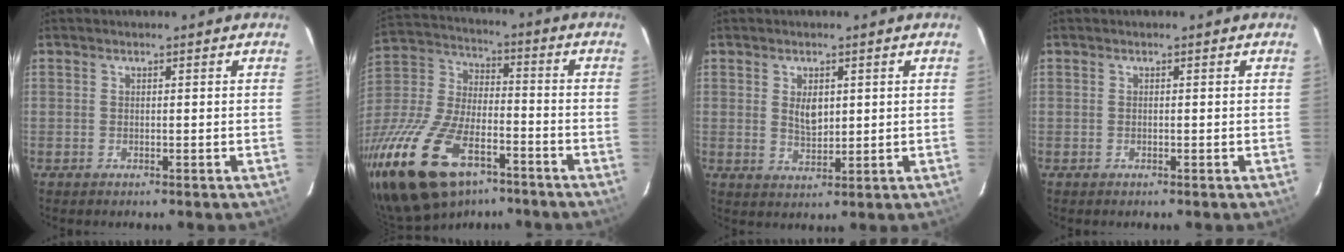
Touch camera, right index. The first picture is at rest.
{"total": 24.5, "force": [-14.5, 12.1, 15.6], "torque": [-0.331, -0.020, -0.257]}
{"total": 4.0, "force": [1.0, 2.4, 3.0], "torque": [-0.050, -0.001, 0.022]}
{"total": 0.0}